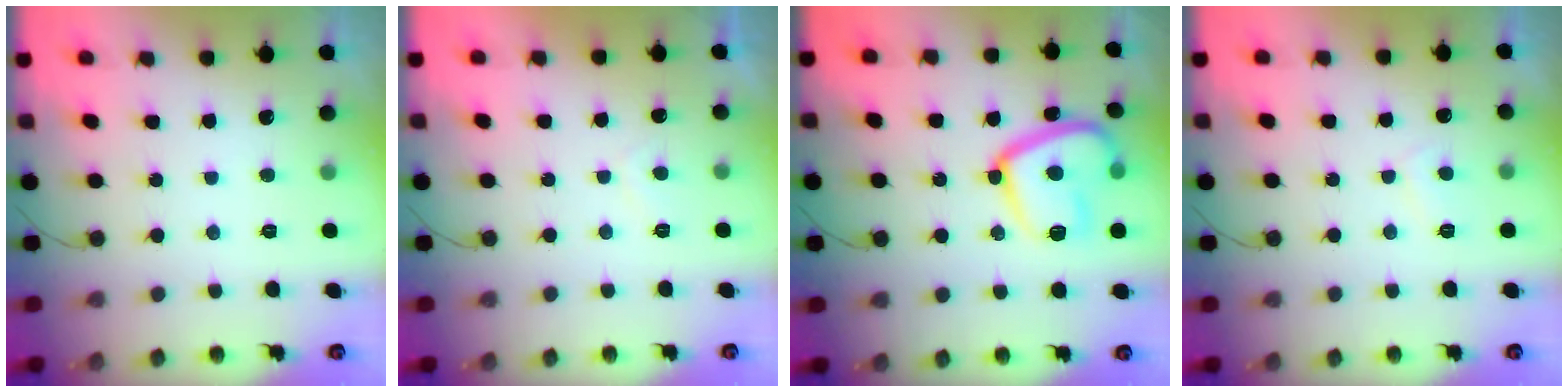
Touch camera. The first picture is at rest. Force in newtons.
{"total": 0.9, "press": 0.7, "slide": 0.6}
{"total": 16.0, "press": 16.0, "slide": 1.6}
{"total": 1.9, "press": 1.8, "slide": 0.4}